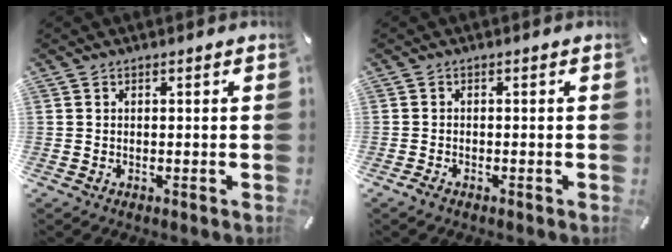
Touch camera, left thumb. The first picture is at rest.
{"total": 1.0, "force": [-0.9, 0.3, 0.4], "torque": [-0.009, -0.001, -0.017]}